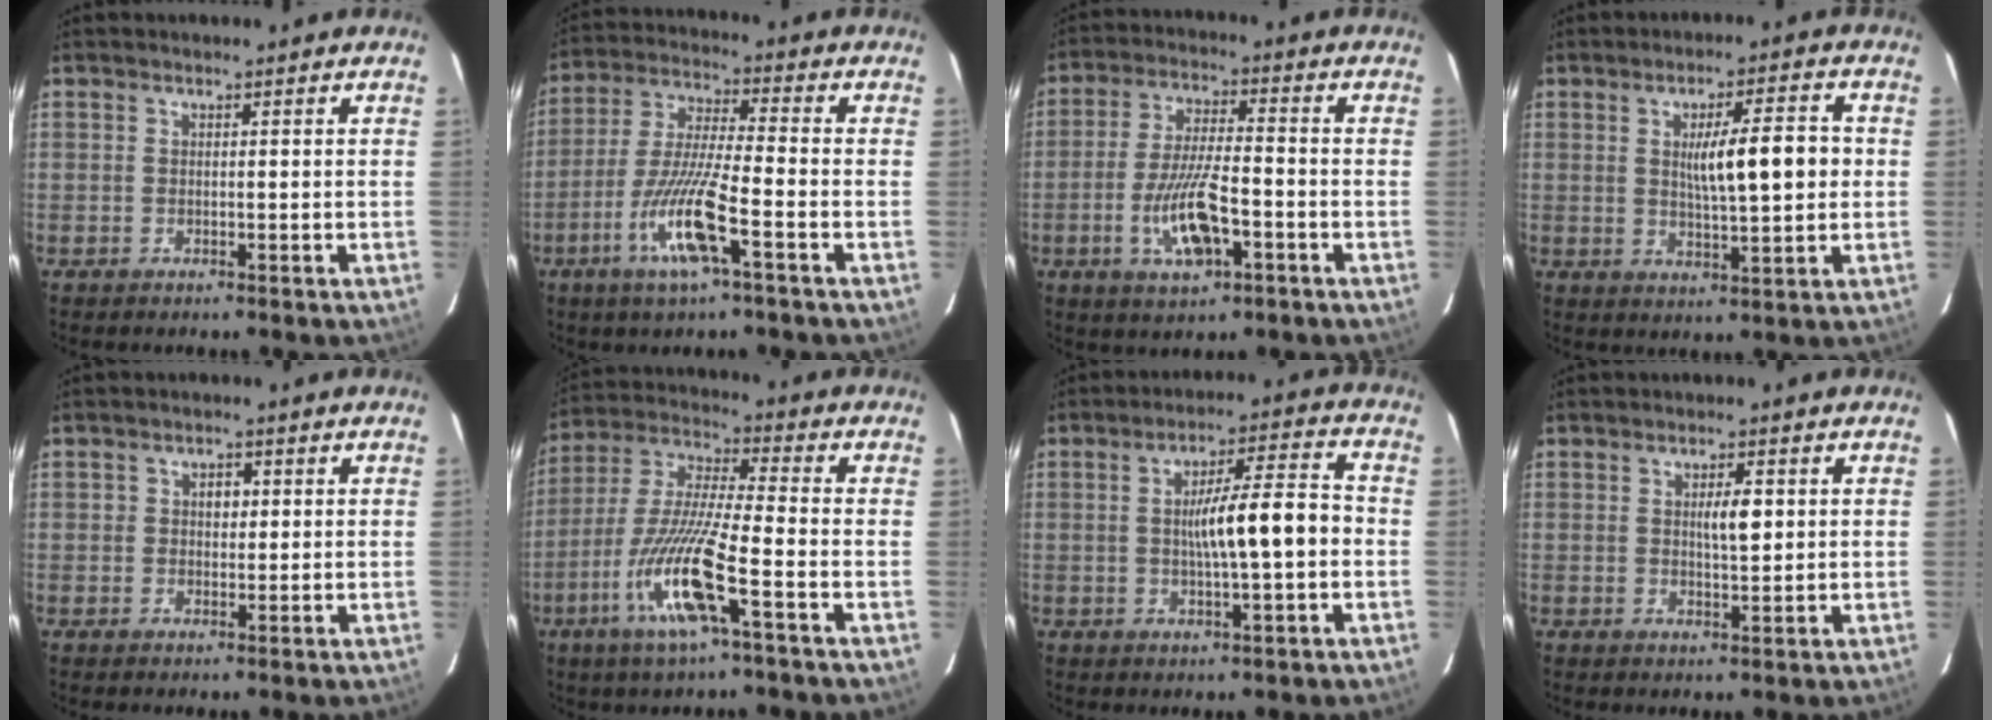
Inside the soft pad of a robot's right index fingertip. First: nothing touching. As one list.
[{"total": 11.6, "force": [-4.9, 0.5, 10.5], "torque": [-0.212, -0.012, -0.096]}, {"total": 9.8, "force": [-3.4, 2.5, 8.8], "torque": [-0.175, -0.004, -0.059]}, {"total": 9.1, "force": [1.0, 1.4, 8.9], "torque": [-0.141, 0.010, 0.021]}, {"total": 2.5, "force": [0.5, 1.8, 1.7], "torque": [-0.027, 0.007, 0.008]}, {"total": 13.9, "force": [-5.8, 0.6, 12.7], "torque": [-0.265, -0.012, -0.112]}, {"total": 9.7, "force": [-0.8, 0.9, 9.6], "torque": [-0.156, 0.018, -0.015]}, {"total": 3.5, "force": [0.7, 0.8, 3.3], "torque": [-0.054, 0.001, 0.012]}]